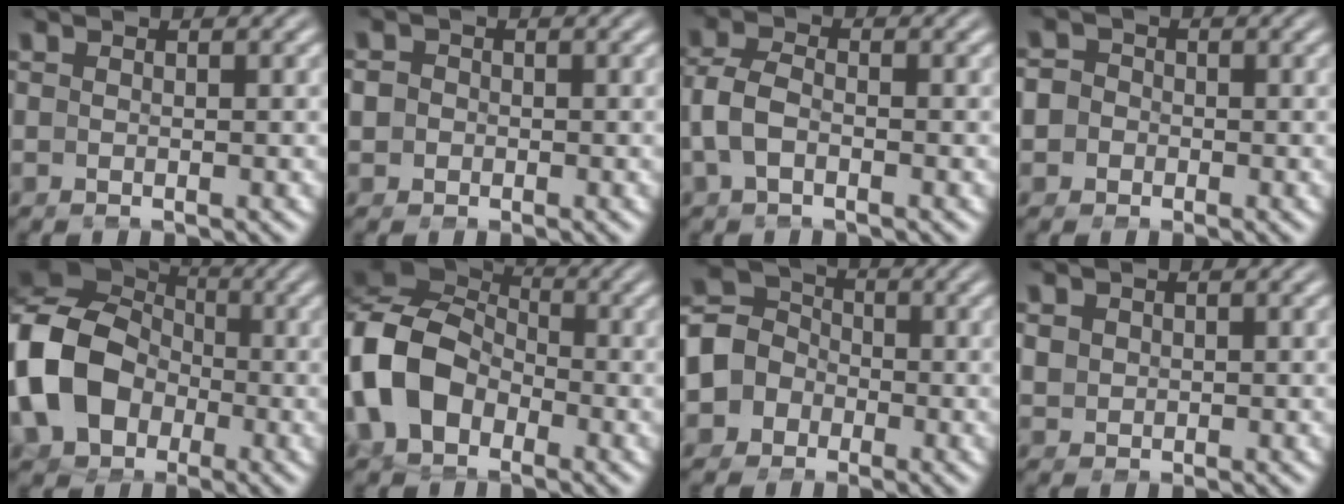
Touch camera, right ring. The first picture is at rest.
{"total": 3.5, "force": [-0.3, 3.3, 1.1], "torque": [-0.037, -0.007, -0.011]}
{"total": 3.0, "force": [-1.0, 2.0, 2.1], "torque": [-0.057, -0.006, -0.015]}
{"total": 5.8, "force": [-1.0, 5.5, 1.8], "torque": [-0.053, -0.017, -0.025]}
{"total": 12.3, "force": [-0.8, 10.4, 6.5], "torque": [-0.182, -0.030, -0.008]}
{"total": 11.4, "force": [-1.4, 9.7, 5.7], "torque": [-0.168, -0.029, -0.021]}
{"total": 10.4, "force": [-1.5, 9.5, 3.9], "torque": [-0.110, -0.034, -0.029]}
{"total": 2.3, "force": [0.4, 2.0, 1.0], "torque": [-0.034, -0.012, 0.015]}